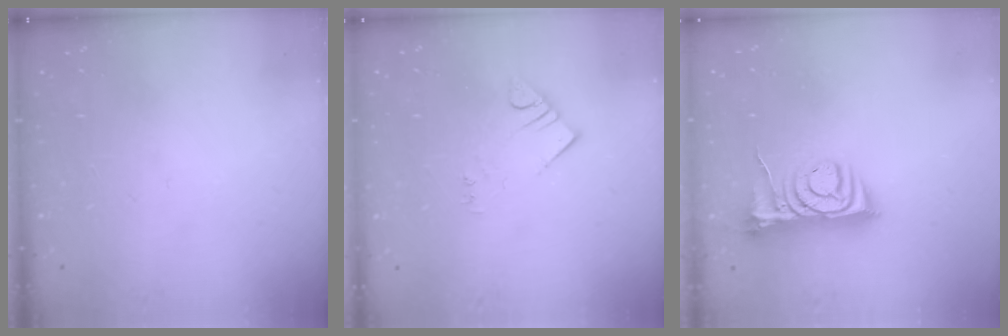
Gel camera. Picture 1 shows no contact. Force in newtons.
{"total": 3.0, "press": 3.0, "slide": 0.3}
{"total": 7.9, "press": 7.8, "slide": 1.0}